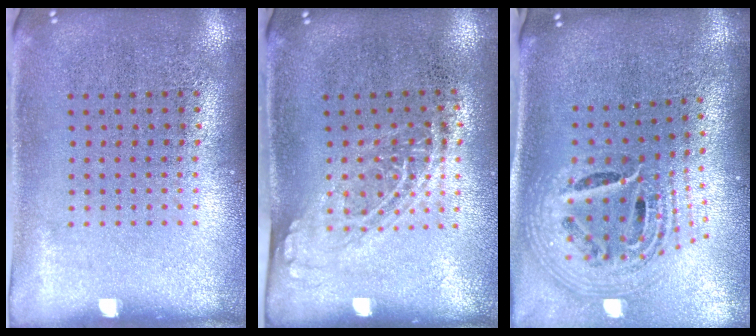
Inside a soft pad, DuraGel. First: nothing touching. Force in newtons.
{"total": 1.3, "press": 1.0, "slide": 0.8}
{"total": 2.5, "press": 1.7, "slide": 1.8}